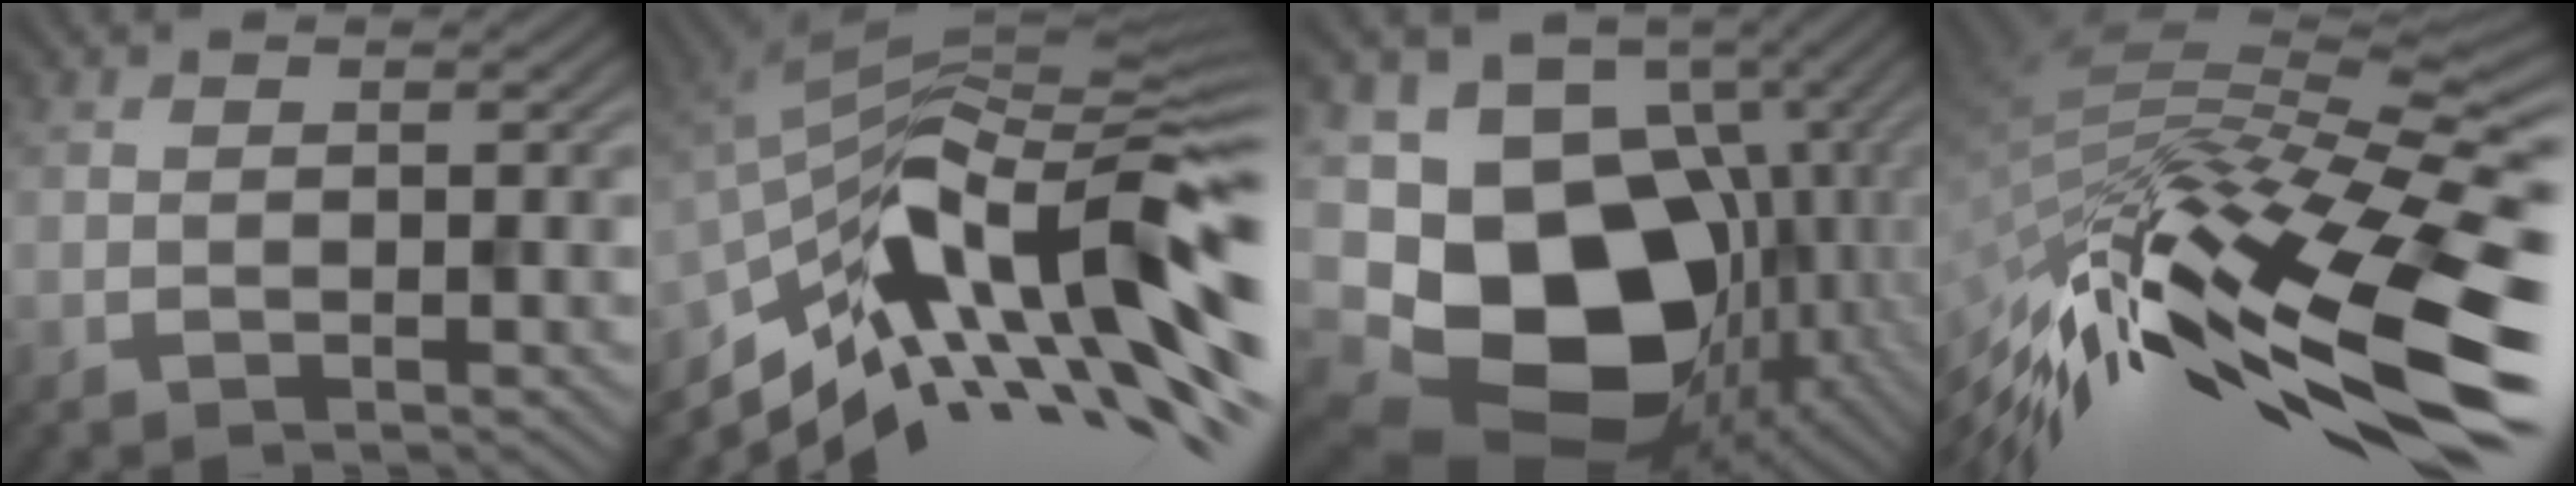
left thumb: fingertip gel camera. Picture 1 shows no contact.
{"total": 15.0, "force": [-5.7, 5.2, 12.9], "torque": [-0.229, 0.014, -0.110]}
{"total": 18.7, "force": [-5.2, 14.4, 10.8], "torque": [-0.212, -0.042, -0.059]}
{"total": 17.0, "force": [-7.7, 5.7, 14.1], "torque": [-0.291, -0.023, -0.118]}